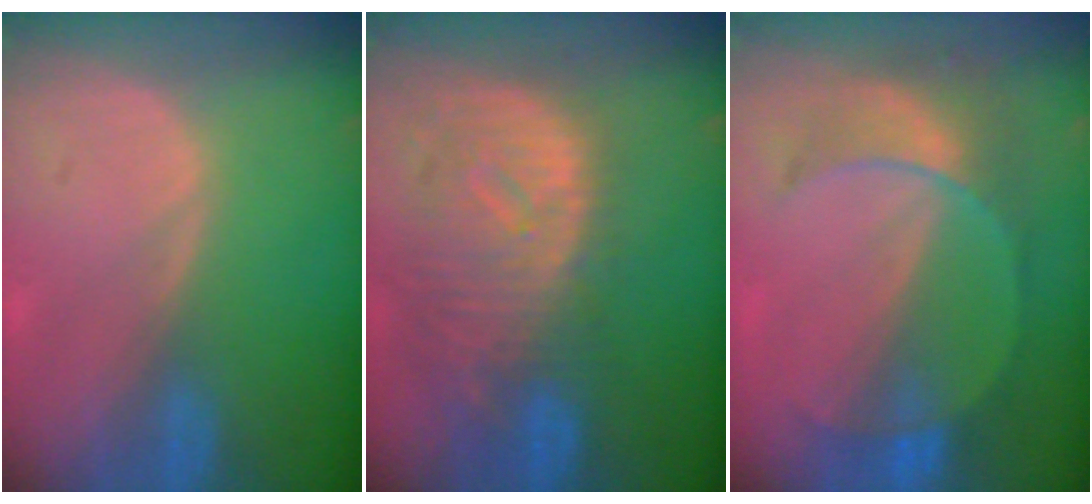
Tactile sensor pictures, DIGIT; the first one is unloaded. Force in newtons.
{"total": 11.9, "press": 10.2, "slide": 6.2}
{"total": 7.3, "press": 7.0, "slide": 1.8}